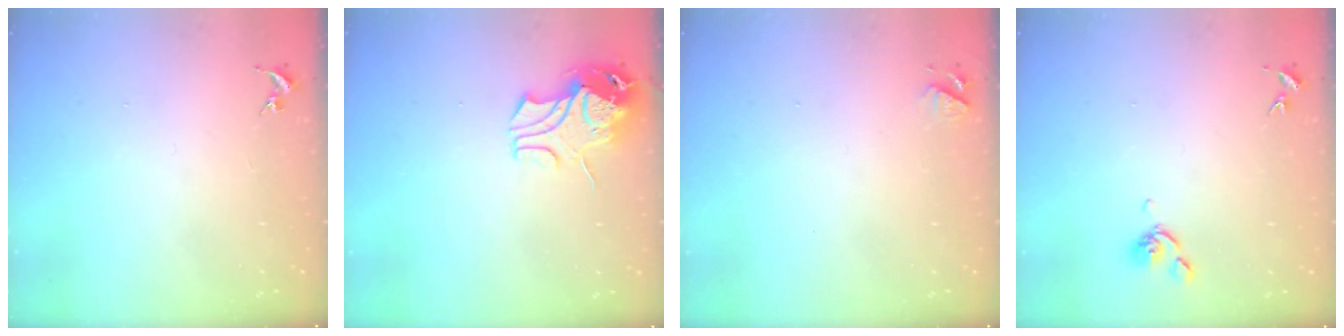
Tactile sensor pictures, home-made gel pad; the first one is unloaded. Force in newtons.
{"total": 11.5, "press": 11.4, "slide": 1.2}
{"total": 4.9, "press": 4.8, "slide": 0.7}
{"total": 6.2, "press": 6.1, "slide": 1.4}